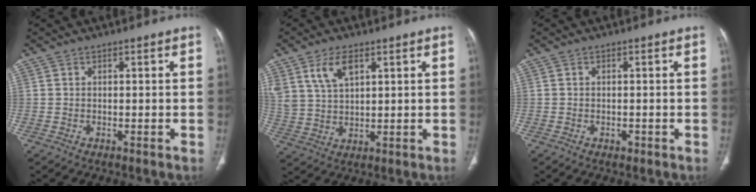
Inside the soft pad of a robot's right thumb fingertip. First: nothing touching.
{"total": 7.7, "force": [4.0, 4.0, 5.2], "torque": [-0.097, -0.013, 0.088]}
{"total": 0.8, "force": [-0.4, 0.6, 0.4], "torque": [-0.004, 0.001, -0.005]}